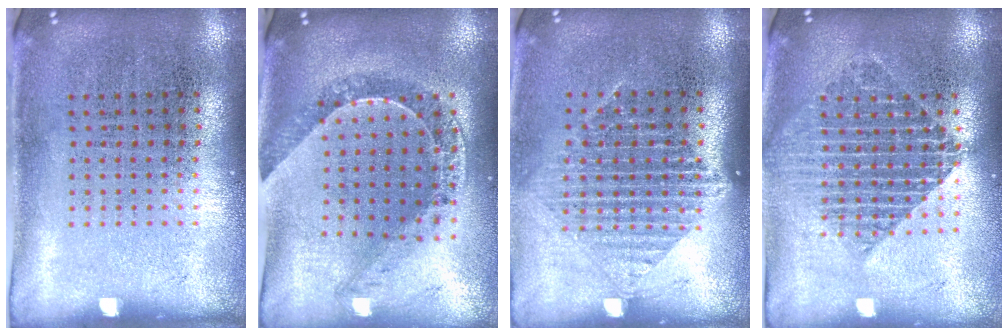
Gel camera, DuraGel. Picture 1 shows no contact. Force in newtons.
{"total": 0.7, "press": 0.7, "slide": 0.1}
{"total": 1.4, "press": 1.3, "slide": 0.6}
{"total": 1.9, "press": 1.5, "slide": 1.1}